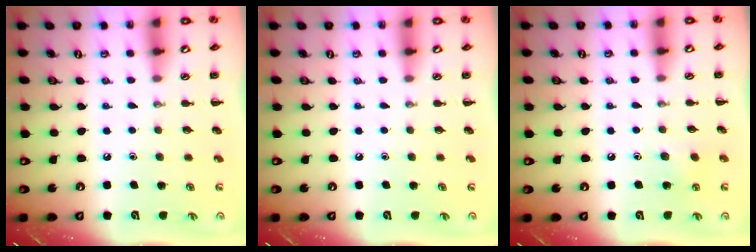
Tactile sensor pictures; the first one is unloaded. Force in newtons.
{"total": 0.0}
{"total": 4.7, "press": 4.4, "slide": 1.5}